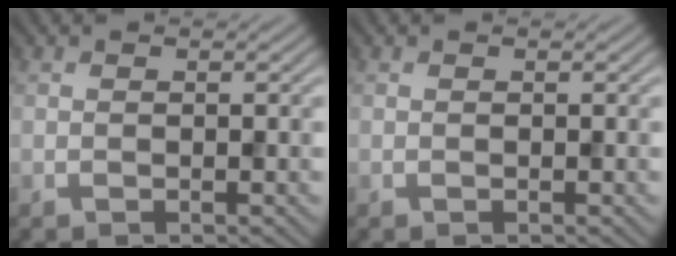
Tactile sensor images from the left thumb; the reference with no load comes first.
{"total": 0.0}